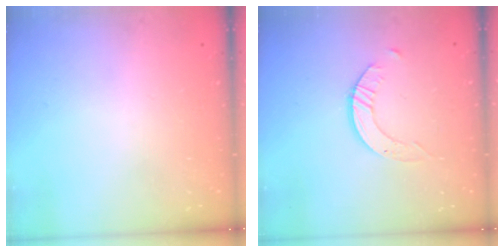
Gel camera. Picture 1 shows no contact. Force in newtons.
{"total": 2.9, "press": 2.9, "slide": 0.3}